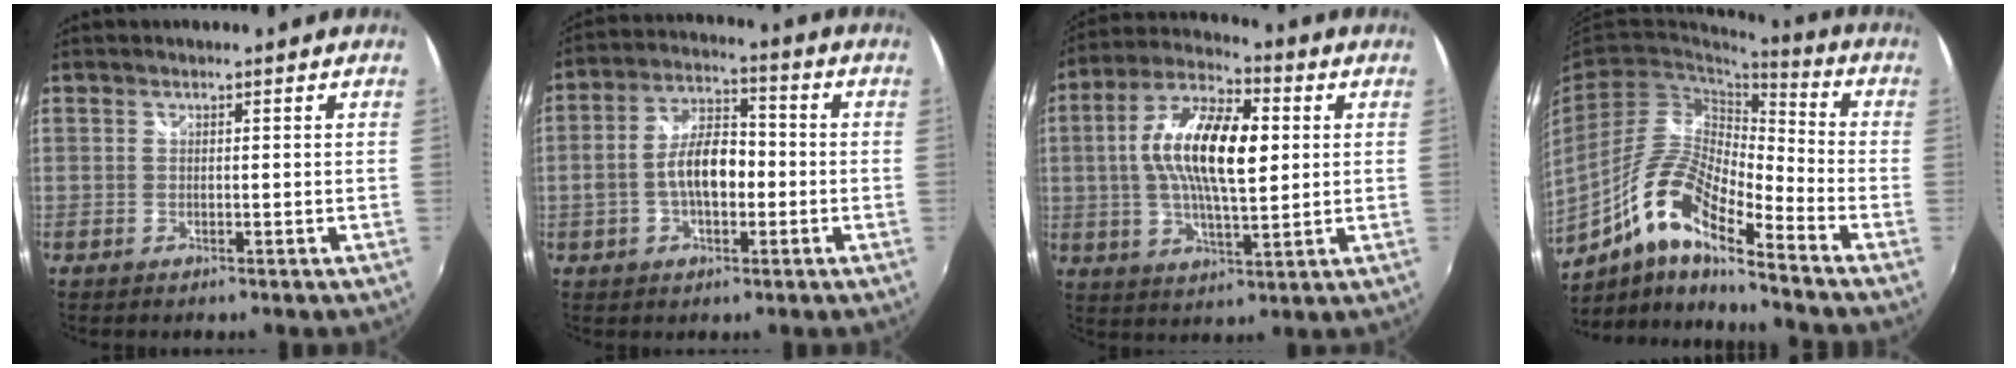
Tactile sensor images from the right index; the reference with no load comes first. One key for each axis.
{"total": 9.2, "fx": -1.8, "fy": 4.7, "fz": 7.8, "tx": -0.145, "ty": 0.017, "tz": -0.029}
{"total": 15.5, "fx": 1.9, "fy": 6.0, "fz": 14.2, "tx": -0.270, "ty": 0.016, "tz": 0.025}
{"total": 14.2, "fx": -8.3, "fy": 3.3, "fz": 11.0, "tx": -0.208, "ty": -0.008, "tz": -0.169}